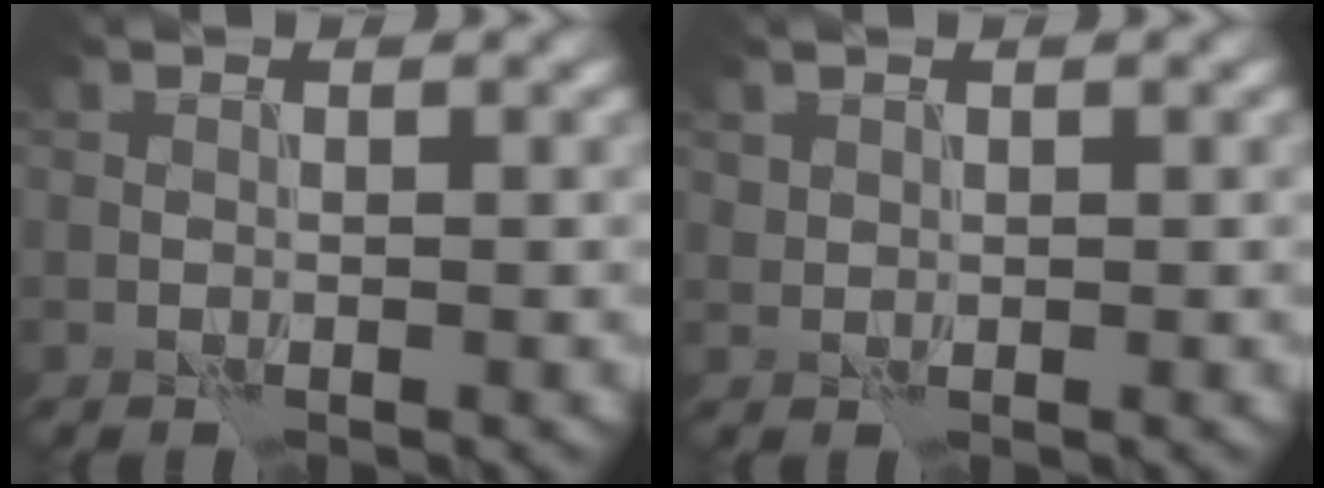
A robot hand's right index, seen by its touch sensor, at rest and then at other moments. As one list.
[{"total": 0.8, "force": [0.6, 0.6, 0.1], "torque": [-0.002, -0.002, 0.015]}]